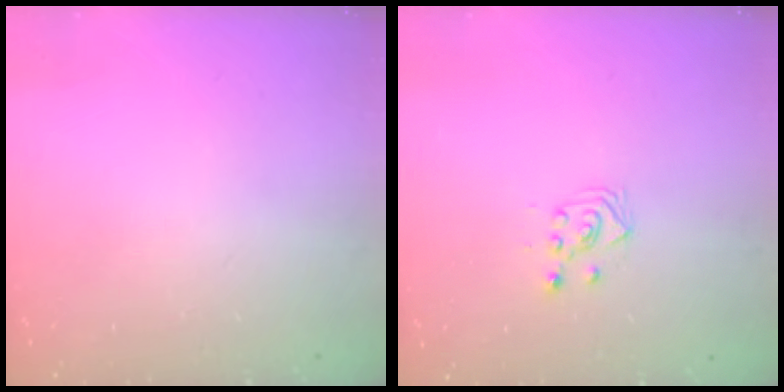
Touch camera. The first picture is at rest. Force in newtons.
{"total": 3.4, "press": 3.3, "slide": 0.9}